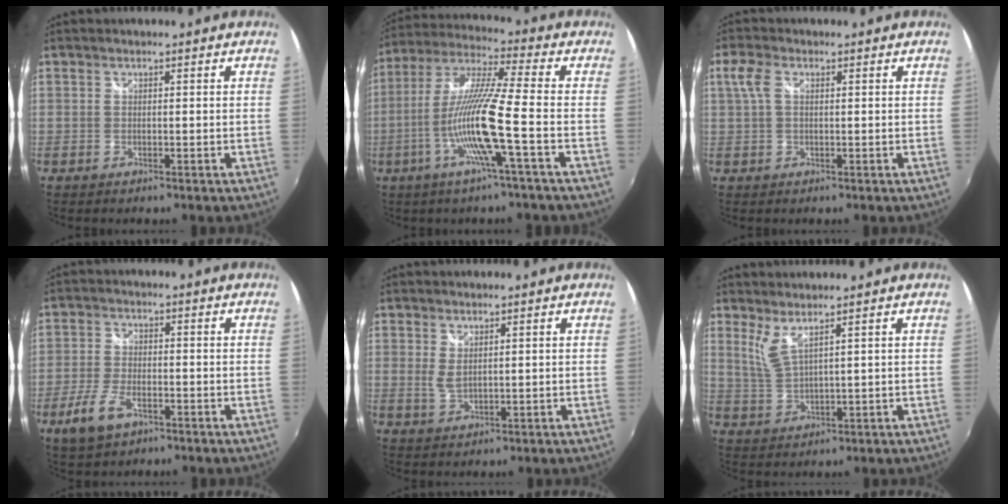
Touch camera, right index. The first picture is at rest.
{"total": 13.9, "force": [-4.9, -1.0, 13.0], "torque": [-0.244, -0.010, -0.096]}
{"total": 3.6, "force": [0.7, 1.9, 3.0], "torque": [-0.065, 0.009, 0.014]}
{"total": 7.2, "force": [-3.9, 3.4, 5.0], "torque": [-0.121, -0.009, -0.071]}
{"total": 2.4, "force": [0.9, 1.0, 2.0], "torque": [-0.038, -0.004, 0.017]}
{"total": 3.6, "force": [2.5, 0.0, 2.6], "torque": [-0.057, -0.007, 0.056]}